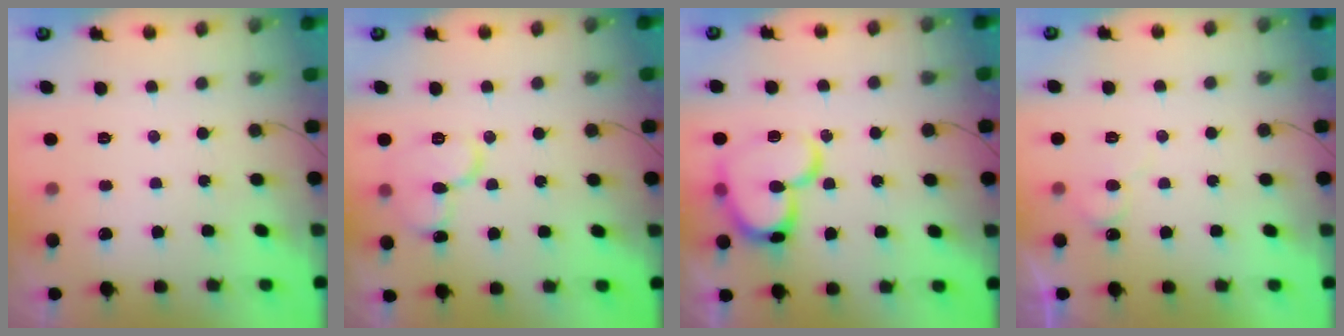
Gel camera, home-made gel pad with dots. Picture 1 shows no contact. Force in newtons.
{"total": 11.3, "press": 11.2, "slide": 1.5}
{"total": 17.3, "press": 17.2, "slide": 2.1}
{"total": 7.5, "press": 7.5, "slide": 0.8}